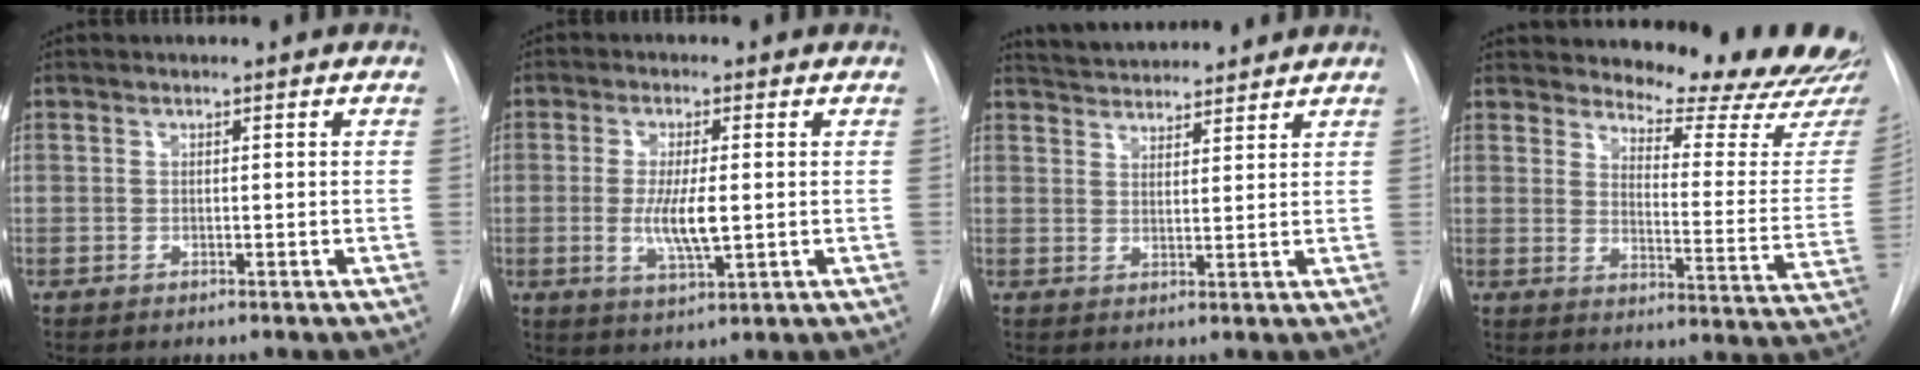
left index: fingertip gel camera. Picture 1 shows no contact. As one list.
[{"total": 6.1, "force": [-0.5, 1.4, 5.9], "torque": [-0.117, -0.015, -0.008]}, {"total": 8.3, "force": [7.9, 1.2, 2.0], "torque": [-0.036, 0.022, 0.121]}, {"total": 18.3, "force": [17.3, 1.7, 5.5], "torque": [-0.064, -0.115, 0.201]}]